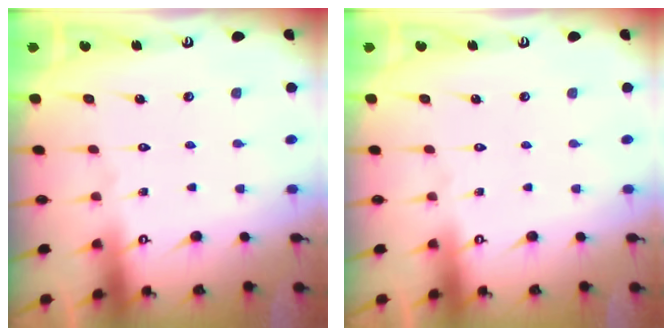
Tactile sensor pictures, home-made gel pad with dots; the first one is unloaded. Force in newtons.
{"total": 0.0}